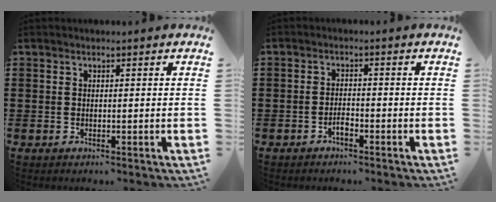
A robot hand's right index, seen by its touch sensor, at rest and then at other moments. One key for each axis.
{"total": 1.8, "fx": -1.3, "fy": 0.6, "fz": 1.1, "tx": -0.025, "ty": 0.001, "tz": -0.024}